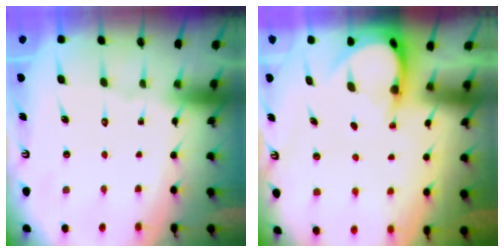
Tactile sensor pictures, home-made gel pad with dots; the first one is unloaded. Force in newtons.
{"total": 3.8, "press": 3.7, "slide": 0.3}